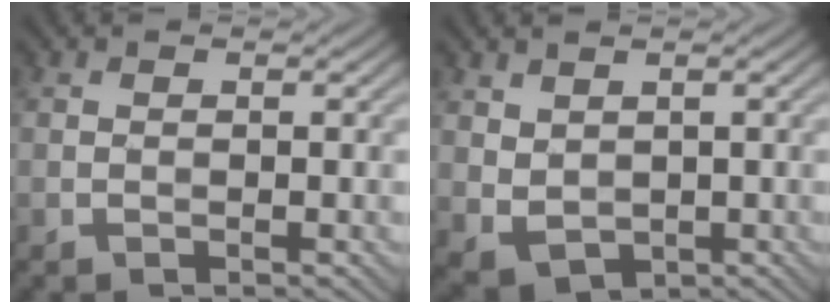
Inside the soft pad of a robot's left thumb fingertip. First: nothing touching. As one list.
[{"total": 3.2, "force": [1.0, 2.3, 1.8], "torque": [-0.056, -0.011, 0.029]}]